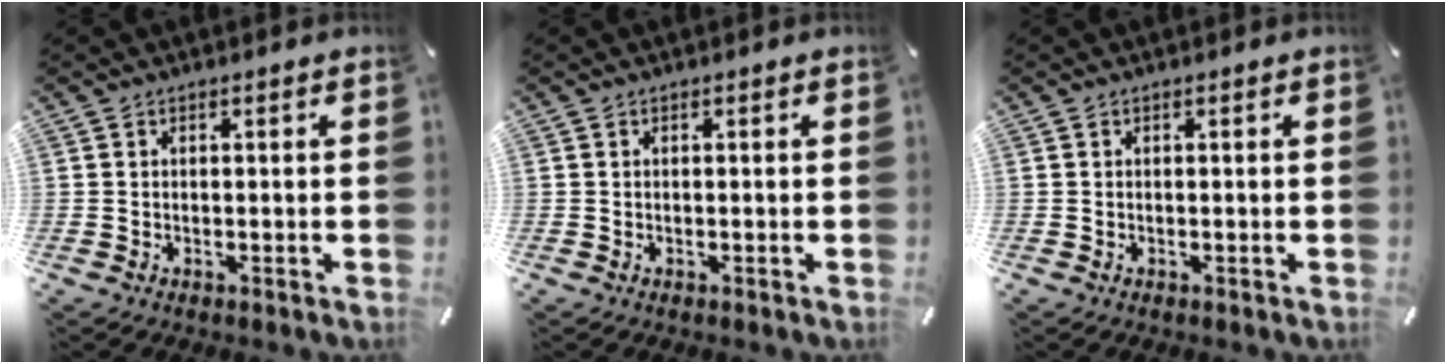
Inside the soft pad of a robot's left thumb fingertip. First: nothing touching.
{"total": 0.0}
{"total": 0.0}